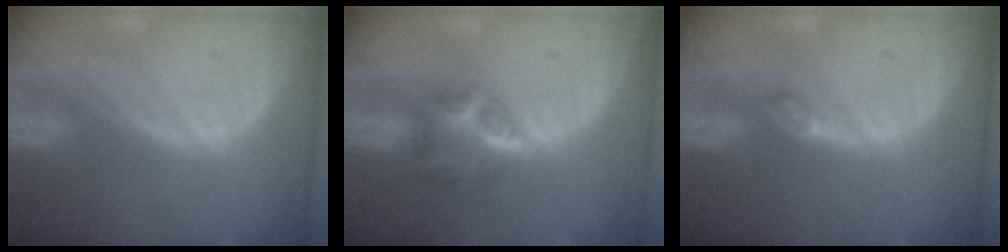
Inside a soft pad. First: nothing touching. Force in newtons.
{"total": 6.0, "press": 5.5, "slide": 2.5}
{"total": 1.6, "press": 1.6, "slide": 0.2}